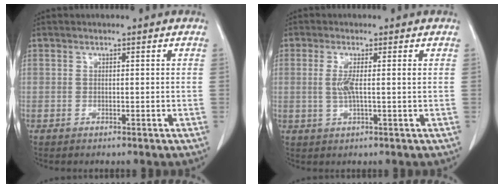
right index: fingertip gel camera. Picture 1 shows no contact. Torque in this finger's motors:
{"motor_torque": [0.08, 0.03, 0.10, 0.02]}